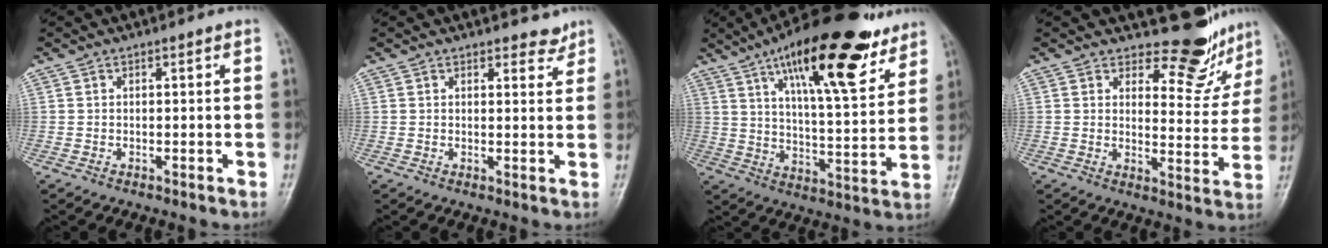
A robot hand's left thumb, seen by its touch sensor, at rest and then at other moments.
{"total": 2.4, "force": [2.2, 1.0, 0.2], "torque": [0.013, -0.019, 0.021]}
{"total": 22.4, "force": [13.6, 6.7, 16.4], "torque": [-0.228, -0.049, 0.214]}
{"total": 9.4, "force": [8.6, 3.6, 1.4], "torque": [0.014, -0.087, 0.104]}